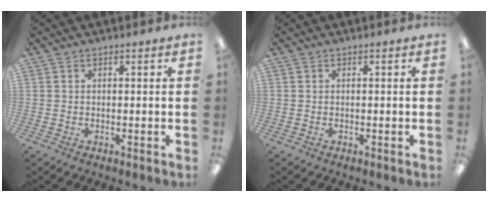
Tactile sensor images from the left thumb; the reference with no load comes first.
{"total": 0.0}